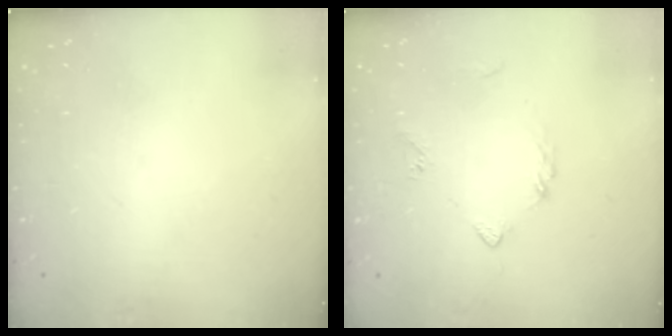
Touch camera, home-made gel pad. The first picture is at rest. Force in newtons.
{"total": 3.8, "press": 3.7, "slide": 0.6}